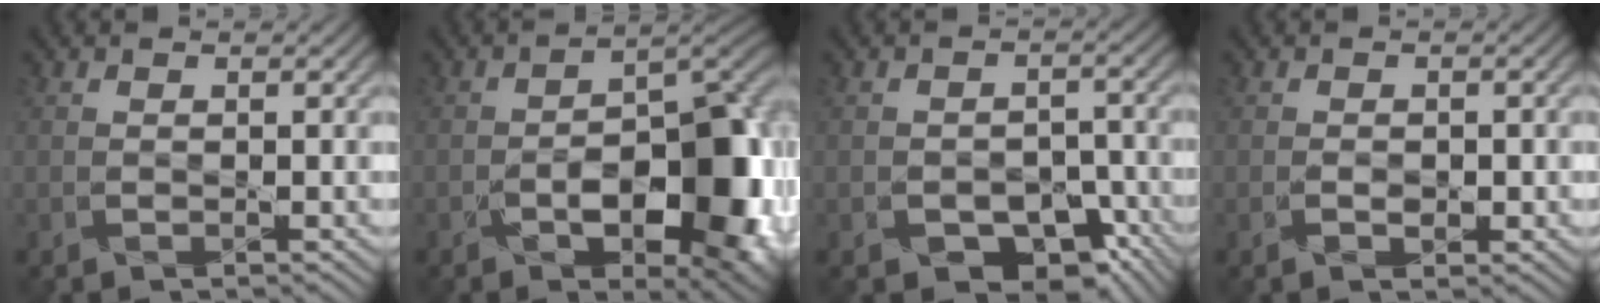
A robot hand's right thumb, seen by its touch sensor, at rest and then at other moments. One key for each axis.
{"total": 13.9, "fx": -4.5, "fy": 6.7, "fz": 11.3, "tx": -0.149, "ty": -0.019, "tz": -0.064}
{"total": 8.6, "fx": -5.4, "fy": 5.6, "fz": 3.7, "tx": -0.043, "ty": -0.014, "tz": -0.069}
{"total": 1.1, "fx": -0.4, "fy": 0.6, "fz": 0.8, "tx": -0.015, "ty": -0.003, "tz": -0.005}